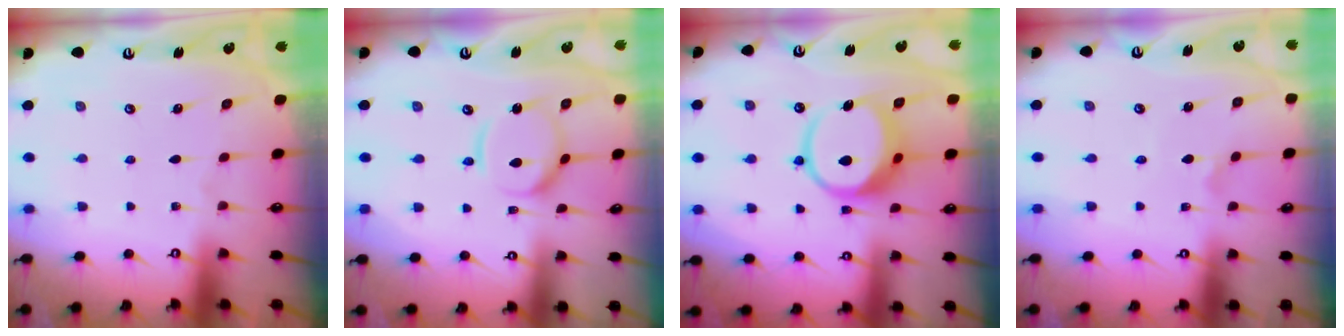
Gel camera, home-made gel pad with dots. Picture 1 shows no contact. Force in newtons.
{"total": 11.1, "press": 11.1, "slide": 1.0}
{"total": 11.9, "press": 11.7, "slide": 1.6}
{"total": 2.1, "press": 2.0, "slide": 0.4}